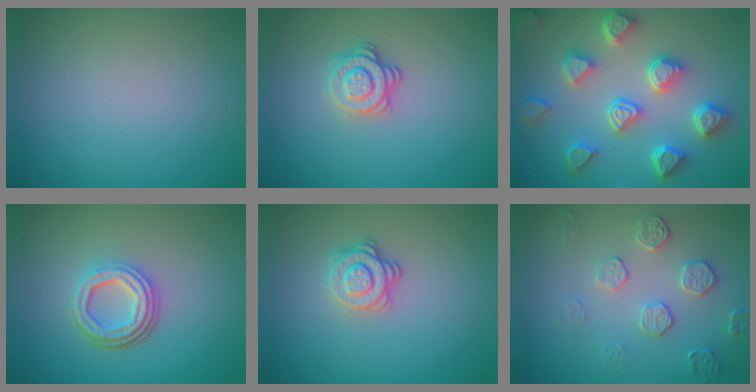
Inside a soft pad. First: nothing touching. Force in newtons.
{"total": 2.8, "press": 2.5, "slide": 1.3}
{"total": 6.9, "press": 6.1, "slide": 3.3}
{"total": 4.5, "press": 3.3, "slide": 3.1}
{"total": 2.8, "press": 2.5, "slide": 1.3}
{"total": 2.2, "press": 1.8, "slide": 1.2}